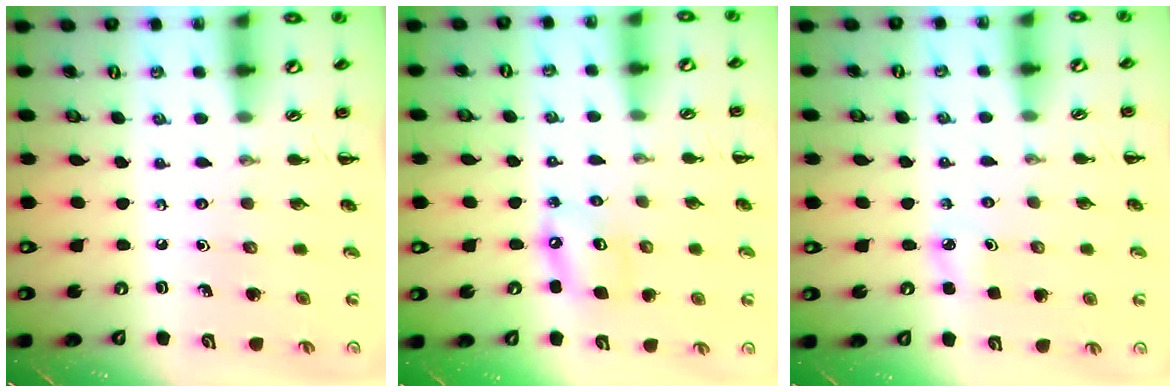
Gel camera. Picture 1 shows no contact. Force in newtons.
{"total": 7.2, "press": 7.0, "slide": 1.6}
{"total": 3.6, "press": 3.4, "slide": 1.1}